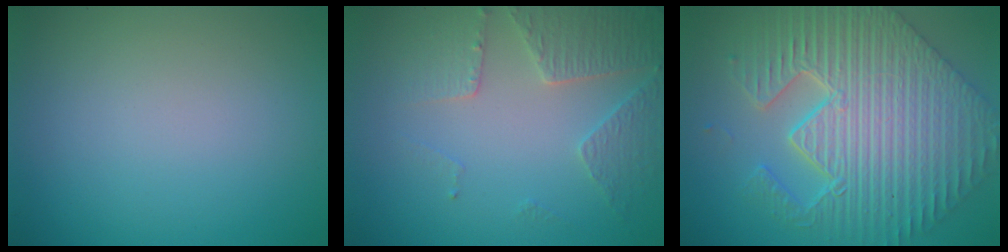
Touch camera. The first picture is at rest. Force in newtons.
{"total": 3.6, "press": 3.2, "slide": 1.5}
{"total": 9.5, "press": 7.4, "slide": 6.0}